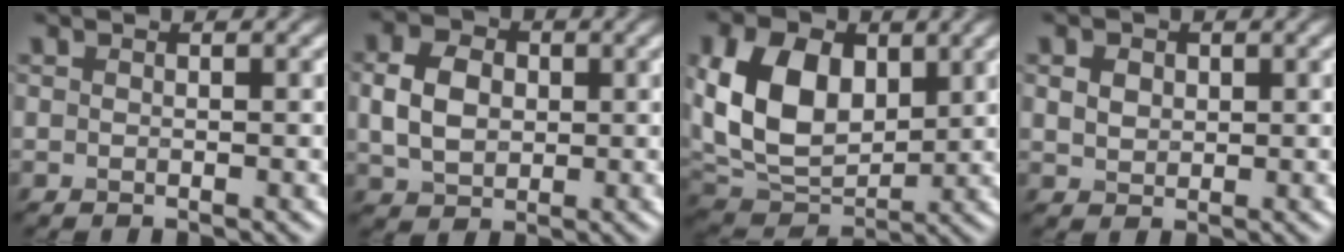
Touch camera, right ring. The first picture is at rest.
{"total": 4.9, "force": [0.4, 3.7, 3.1], "torque": [-0.072, 0.004, 0.004]}
{"total": 10.3, "force": [2.1, 7.0, 7.3], "torque": [-0.164, 0.001, 0.034]}
{"total": 2.2, "force": [0.7, 1.7, 1.2], "torque": [-0.025, 0.003, 0.011]}